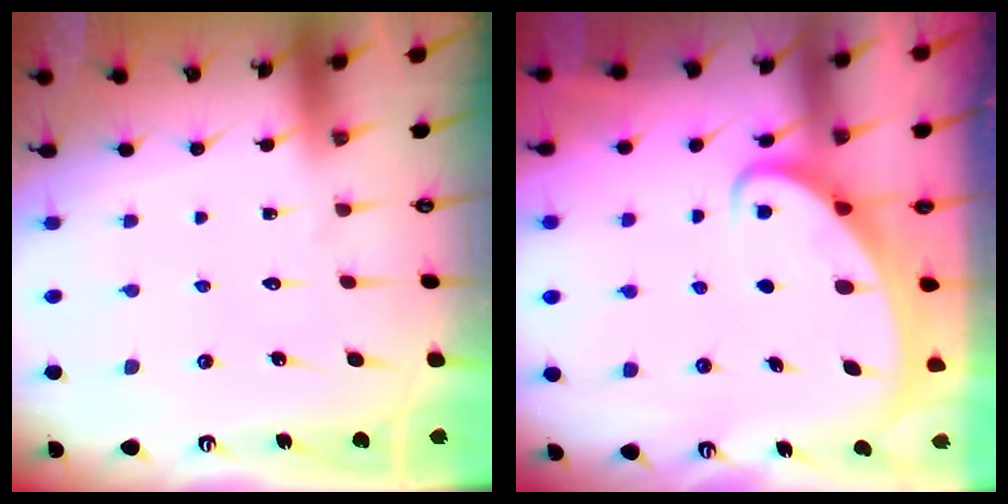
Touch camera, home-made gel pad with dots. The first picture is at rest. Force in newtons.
{"total": 2.6, "press": 2.6, "slide": 0.3}